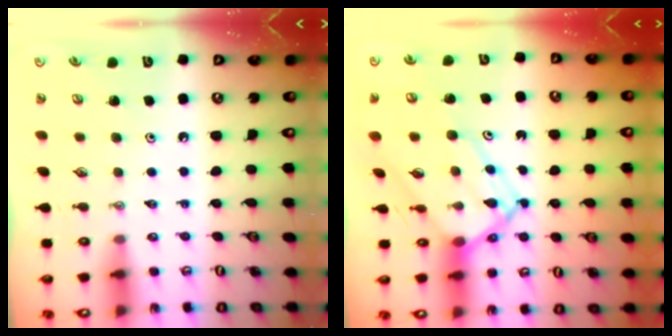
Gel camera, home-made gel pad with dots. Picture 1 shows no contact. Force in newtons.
{"total": 13.2, "press": 13.2, "slide": 1.1}